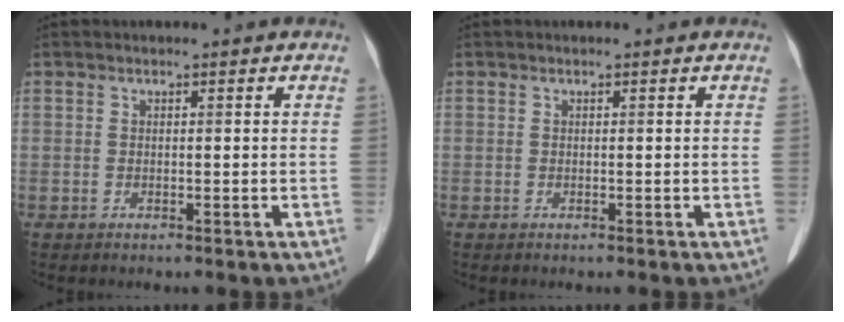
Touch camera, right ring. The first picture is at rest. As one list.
[{"total": 0.0}]